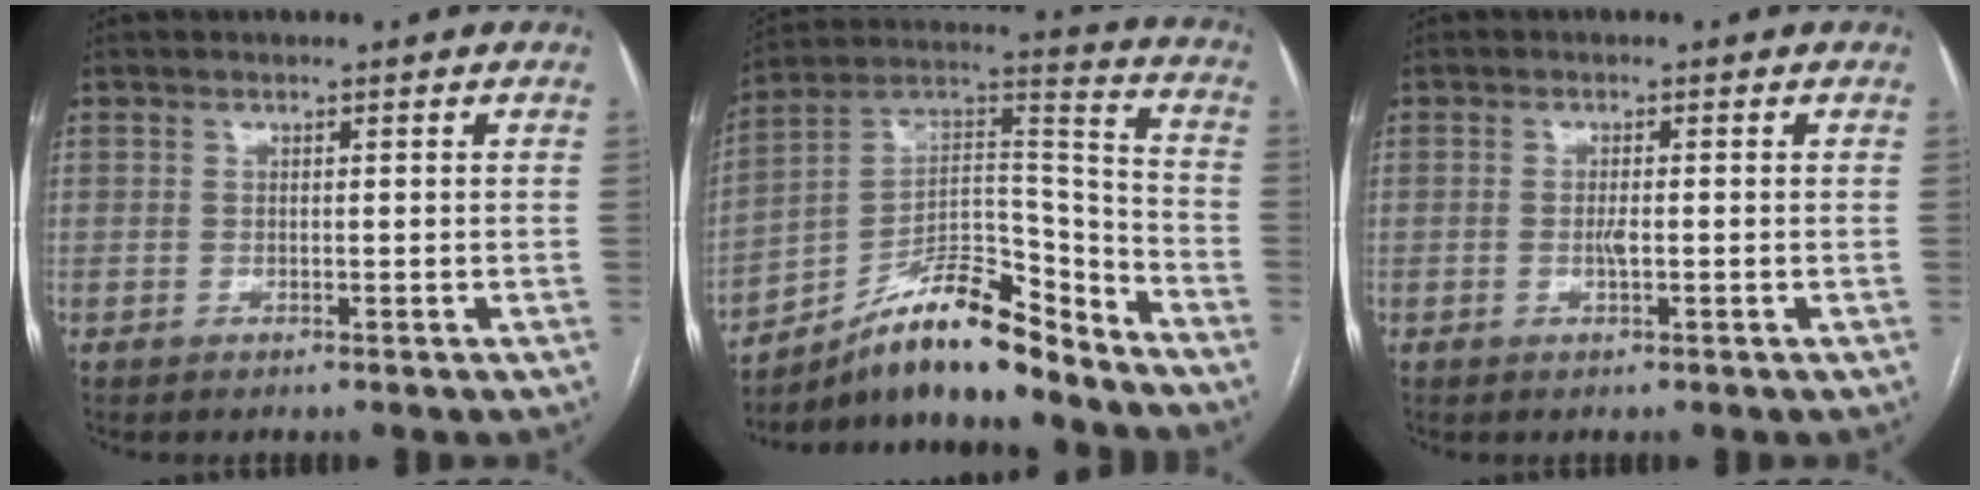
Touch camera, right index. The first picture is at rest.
{"total": 17.1, "force": [-13.8, 3.9, 9.2], "torque": [-0.145, 0.044, -0.236]}
{"total": 1.4, "force": [-0.2, 0.3, 1.3], "torque": [-0.027, -0.002, -0.004]}